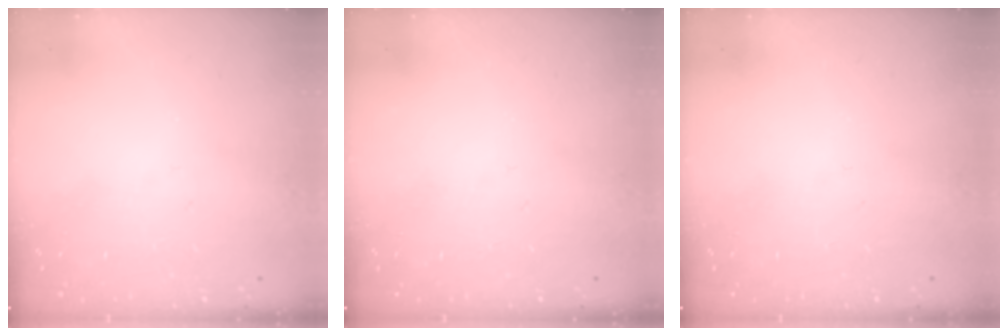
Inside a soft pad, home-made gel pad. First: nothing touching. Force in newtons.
{"total": 0.0}
{"total": 0.0}